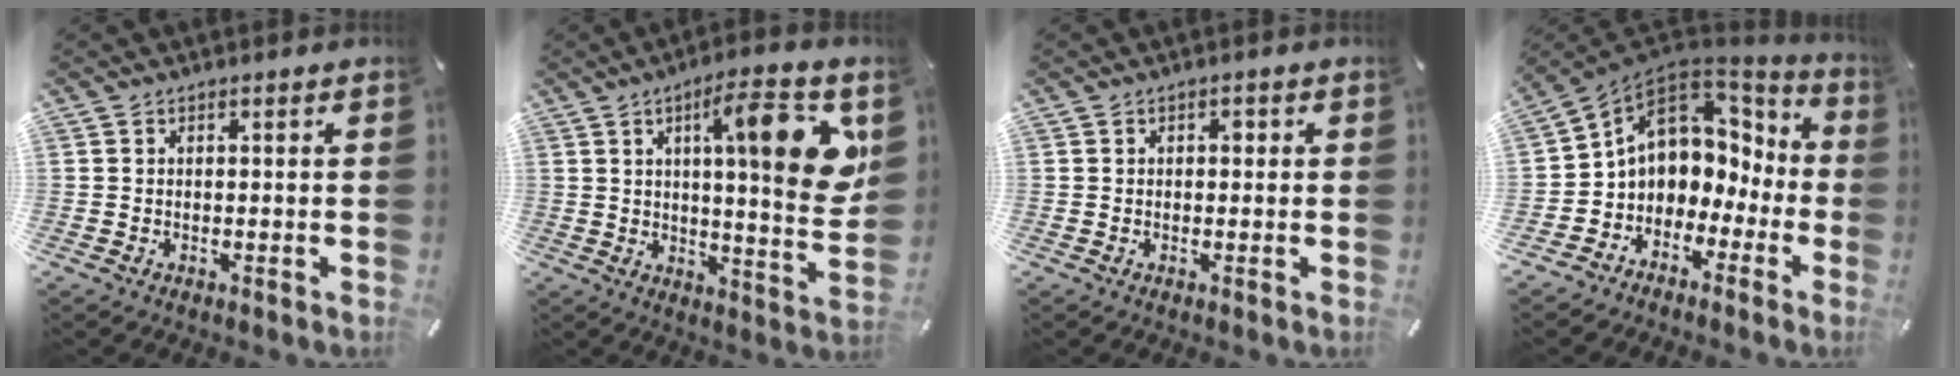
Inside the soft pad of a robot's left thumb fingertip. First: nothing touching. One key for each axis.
{"total": 17.8, "fx": 6.4, "fy": 4.0, "fz": 16.1, "tx": -0.233, "ty": -0.028, "tz": 0.086}
{"total": 1.3, "fx": 0.2, "fy": 0.9, "fz": 0.9, "tx": -0.011, "ty": 0.004, "tz": 0.000}
{"total": 9.7, "fx": 2.2, "fy": 8.5, "fz": 4.1, "tx": -0.083, "ty": -0.015, "tz": 0.047}